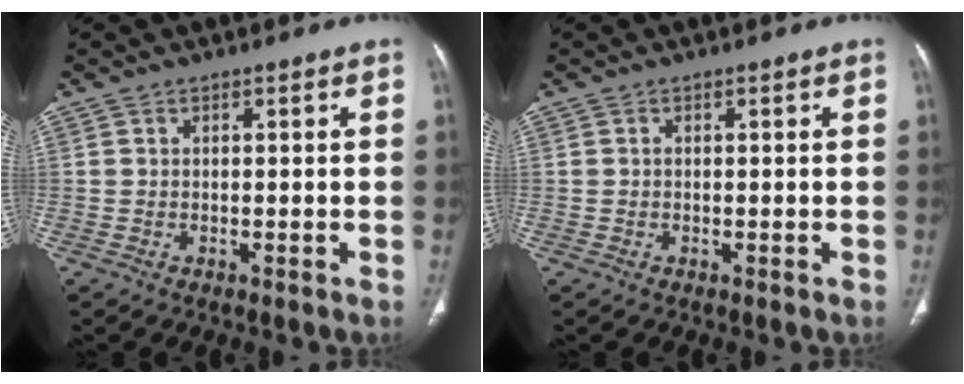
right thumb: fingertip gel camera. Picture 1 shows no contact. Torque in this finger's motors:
{"motor_torque": [0.40, 0.29, 0.07, -0.09, 0.04]}